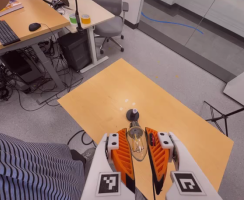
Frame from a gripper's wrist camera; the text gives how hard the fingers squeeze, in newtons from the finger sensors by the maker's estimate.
{"total": 22.2, "left": 25.6, "right": 18.8}